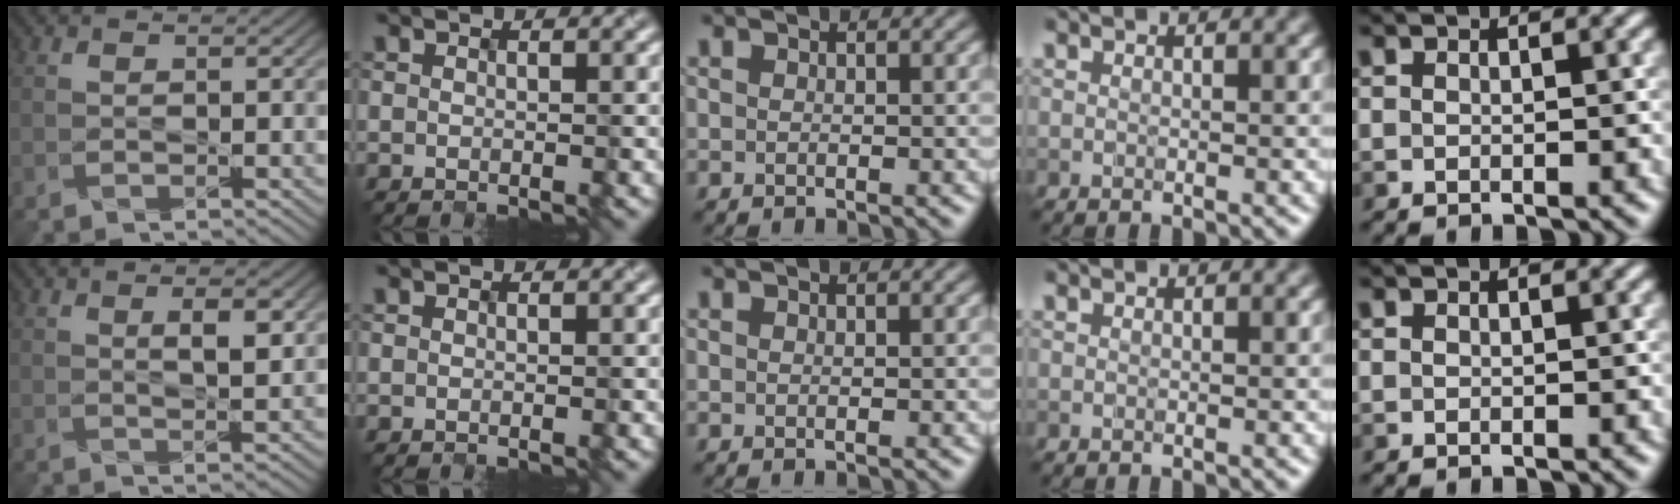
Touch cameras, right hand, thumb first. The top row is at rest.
{"thumb": {"total": 3.0, "force": [1.1, 0.8, 2.6], "torque": [-0.047, -0.001, 0.023]}}